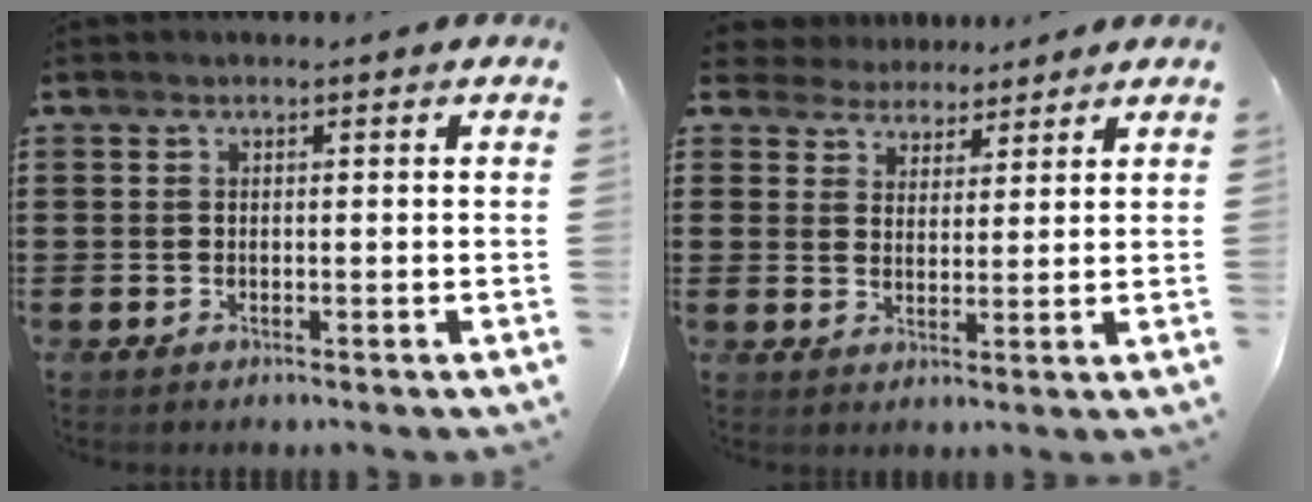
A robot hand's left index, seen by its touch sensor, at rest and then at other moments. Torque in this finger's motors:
{"motor_torque": [2.14, 0.00, 0.62, 0.17]}